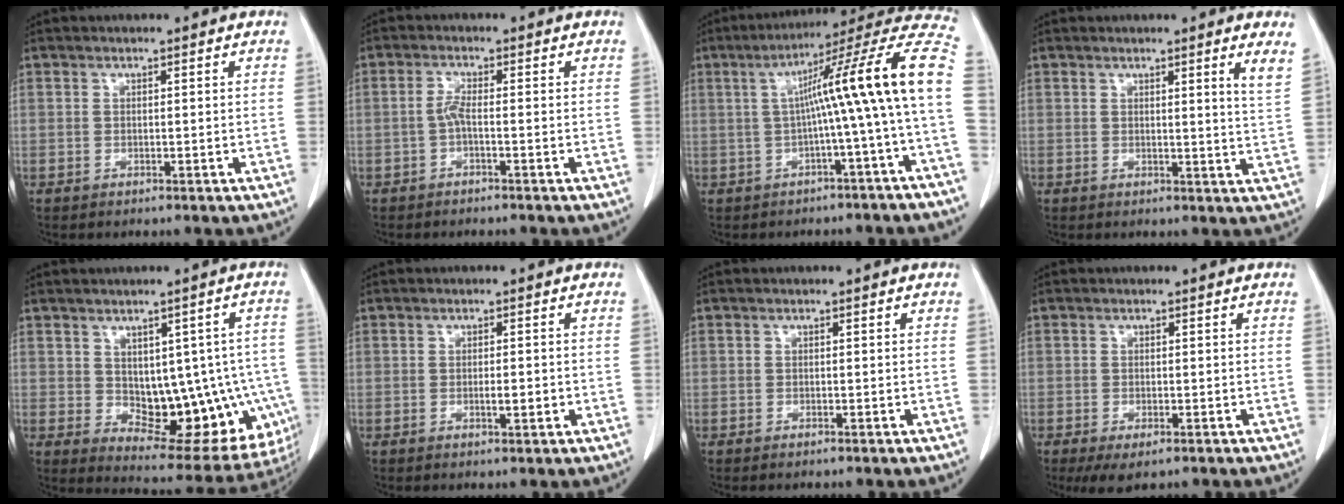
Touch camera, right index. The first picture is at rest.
{"total": 2.0, "force": [-0.7, 0.1, 1.9], "torque": [-0.037, 0.002, -0.017]}
{"total": 15.8, "force": [-0.2, -1.5, 15.7], "torque": [-0.205, 0.042, -0.013]}
{"total": 3.7, "force": [2.4, -0.9, 2.7], "torque": [-0.039, -0.021, 0.024]}
{"total": 16.5, "force": [-2.3, 8.6, 13.9], "torque": [-0.134, 0.015, -0.004]}
{"total": 2.0, "force": [-0.5, 0.4, 1.9], "torque": [-0.034, -0.001, -0.006]}
{"total": 0.5, "force": [-0.5, 0.0, 0.3], "torque": [-0.010, -0.002, -0.007]}
{"total": 3.9, "force": [-2.4, 1.3, 2.7], "torque": [-0.046, -0.009, -0.035]}